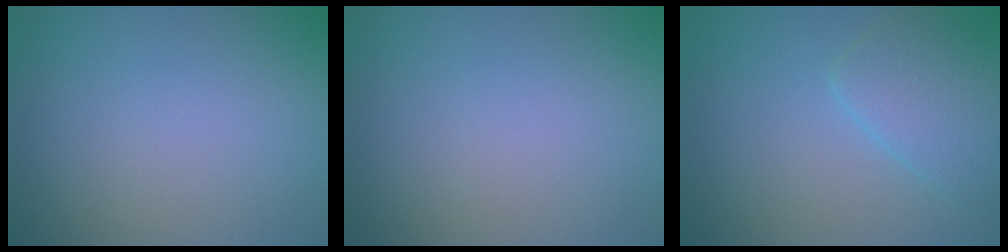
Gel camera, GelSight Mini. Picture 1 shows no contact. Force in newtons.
{"total": 0.0}
{"total": 3.2, "press": 3.2, "slide": 0.2}